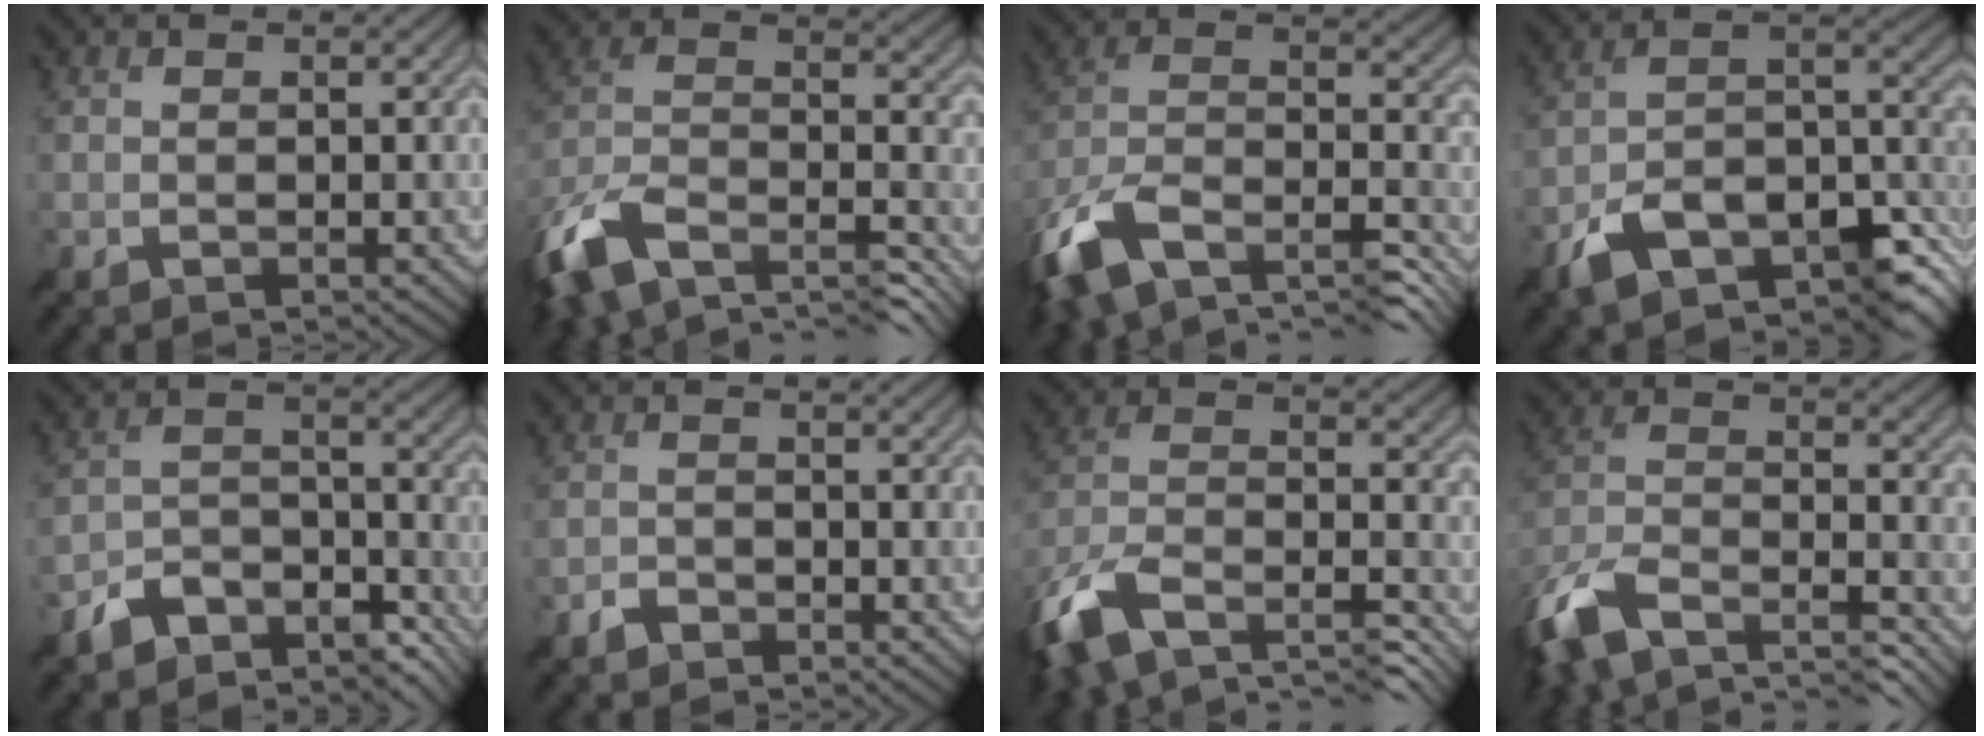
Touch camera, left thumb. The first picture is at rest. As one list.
[{"total": 15.8, "force": [-9.4, 8.1, 9.8], "torque": [-0.254, -0.027, -0.143]}, {"total": 16.6, "force": [-8.6, 9.2, 10.9], "torque": [-0.275, -0.029, -0.130]}, {"total": 13.6, "force": [-8.4, 5.9, 8.9], "torque": [-0.166, -0.015, -0.141]}, {"total": 9.2, "force": [-7.0, 4.5, 3.8], "torque": [-0.063, -0.015, -0.131]}, {"total": 1.4, "force": [-1.2, 0.7, 0.1], "torque": [-0.001, 0.000, -0.026]}, {"total": 16.0, "force": [-9.5, 7.9, 10.2], "torque": [-0.265, -0.029, -0.148]}, {"total": 15.2, "force": [-10.2, 6.9, 9.0], "torque": [-0.235, -0.020, -0.166]}]